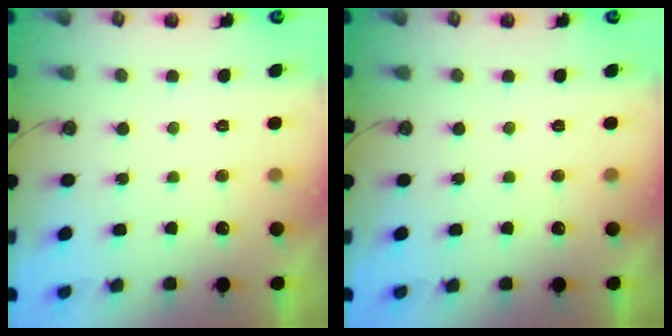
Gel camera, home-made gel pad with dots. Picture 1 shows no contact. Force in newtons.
{"total": 0.0}